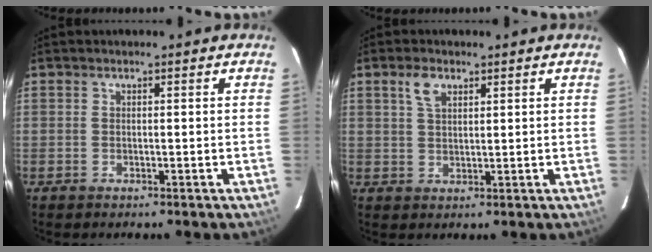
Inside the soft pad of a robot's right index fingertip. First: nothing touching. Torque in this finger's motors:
{"motor_torque": [0.09, -0.06, 0.08, 0.04]}